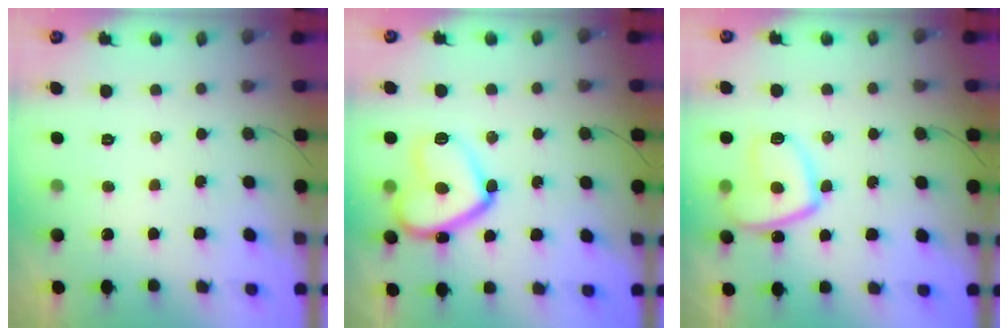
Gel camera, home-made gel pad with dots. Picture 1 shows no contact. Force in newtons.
{"total": 16.1, "press": 16.0, "slide": 1.5}
{"total": 11.5, "press": 11.4, "slide": 1.3}